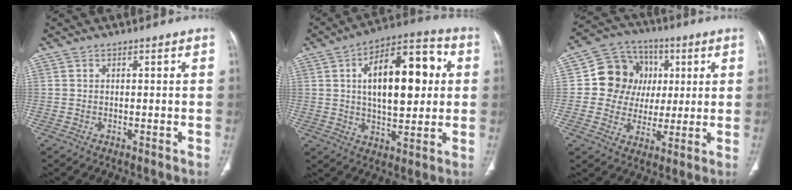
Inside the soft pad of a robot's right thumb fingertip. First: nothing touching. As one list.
[{"total": 19.4, "force": [3.6, 9.4, 16.6], "torque": [-0.224, 0.019, 0.051]}, {"total": 13.3, "force": [2.2, 12.0, 5.2], "torque": [-0.043, 0.011, 0.038]}]